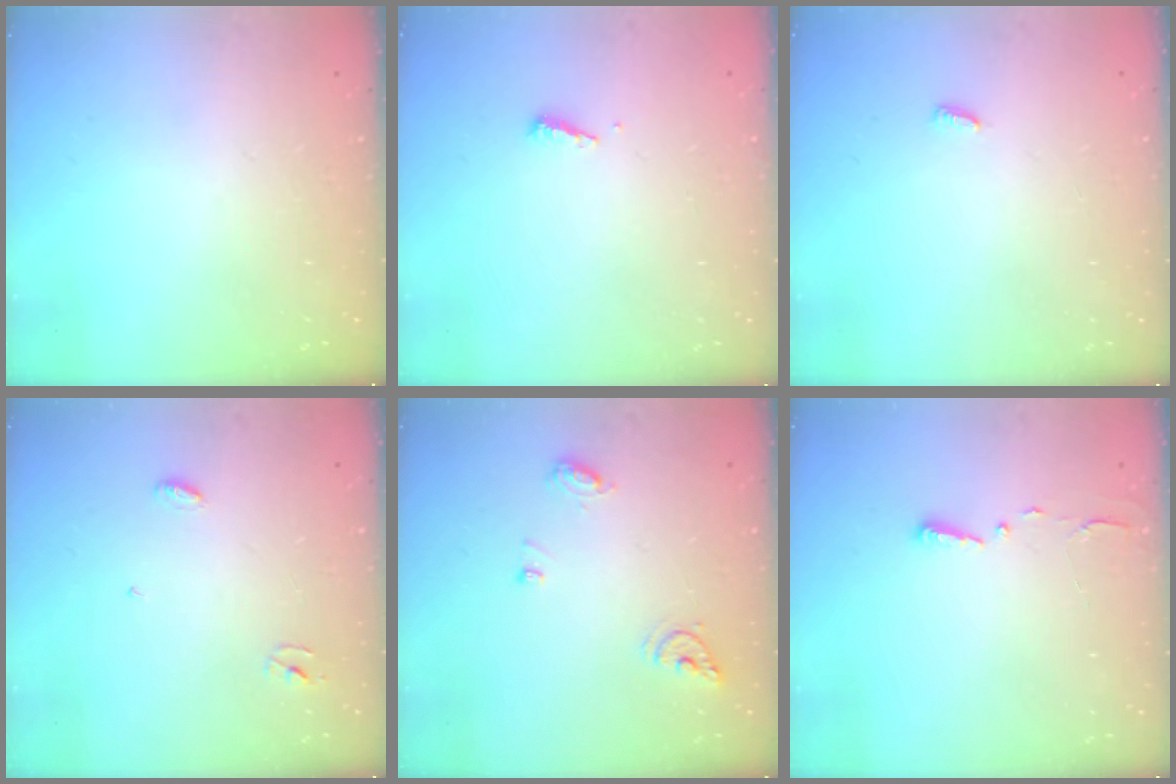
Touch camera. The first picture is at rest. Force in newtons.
{"total": 4.0, "press": 4.0, "slide": 0.4}
{"total": 3.5, "press": 3.4, "slide": 0.6}
{"total": 3.2, "press": 3.2, "slide": 0.3}
{"total": 7.4, "press": 7.3, "slide": 0.9}
{"total": 2.7, "press": 2.7, "slide": 0.4}